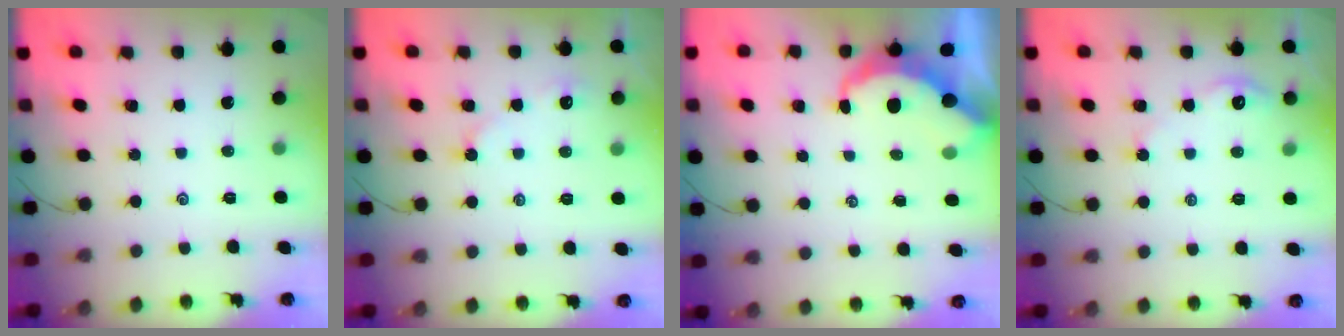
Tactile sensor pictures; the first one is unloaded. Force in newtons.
{"total": 3.5, "press": 3.4, "slide": 0.3}
{"total": 6.1, "press": 6.1, "slide": 0.4}
{"total": 3.3, "press": 3.3, "slide": 0.4}